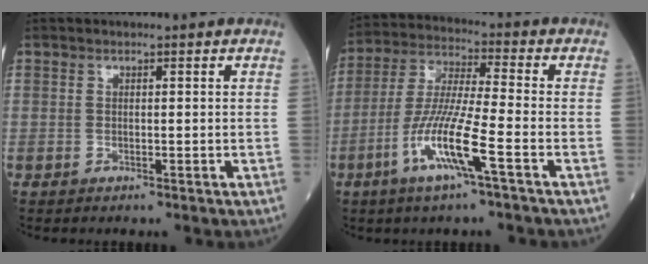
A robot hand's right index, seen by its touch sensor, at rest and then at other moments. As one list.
[{"total": 11.5, "force": [-4.8, -0.4, 10.4], "torque": [-0.216, -0.010, -0.098]}]